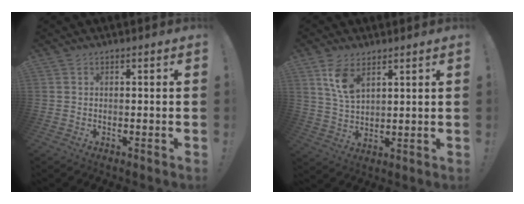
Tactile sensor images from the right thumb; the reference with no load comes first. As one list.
[{"total": 8.2, "force": [4.8, 4.1, 5.3], "torque": [-0.091, -0.019, 0.089]}]